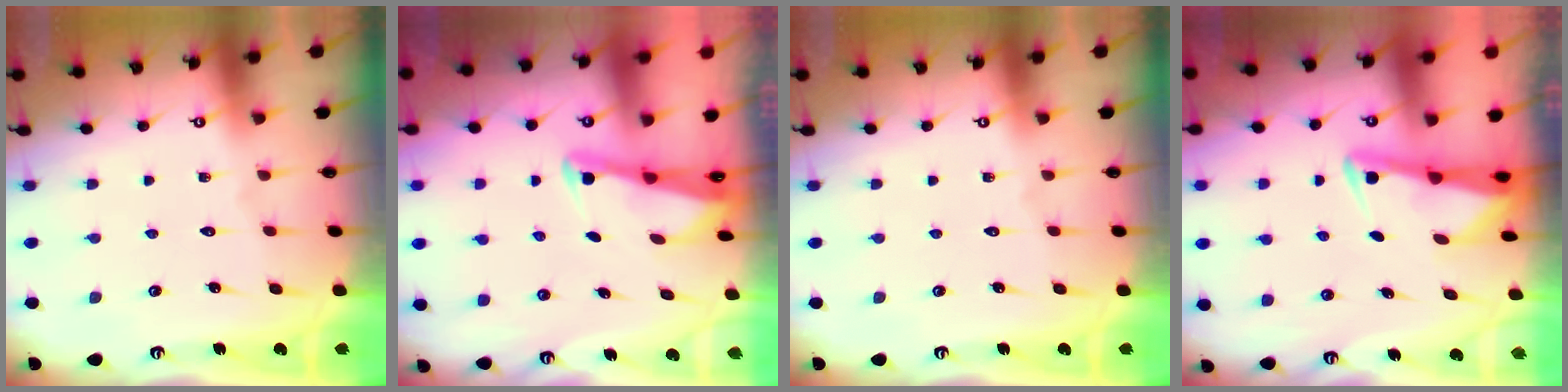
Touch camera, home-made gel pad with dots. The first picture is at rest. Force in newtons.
{"total": 2.5, "press": 2.5, "slide": 0.2}
{"total": 0.0}
{"total": 2.9, "press": 2.8, "slide": 0.4}